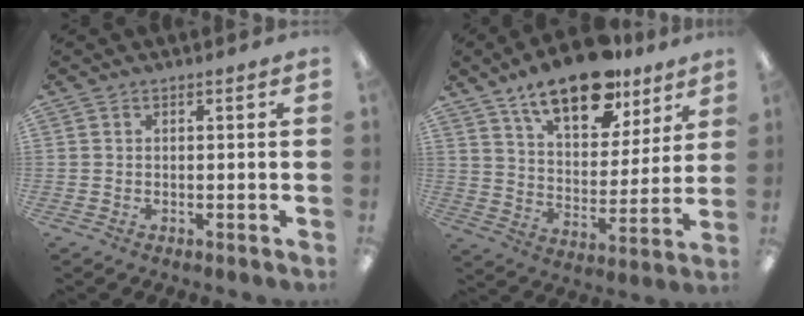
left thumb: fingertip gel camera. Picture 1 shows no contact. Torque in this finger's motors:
{"motor_torque": [0.36, 0.65, 1.56, -1.21, 0.20]}